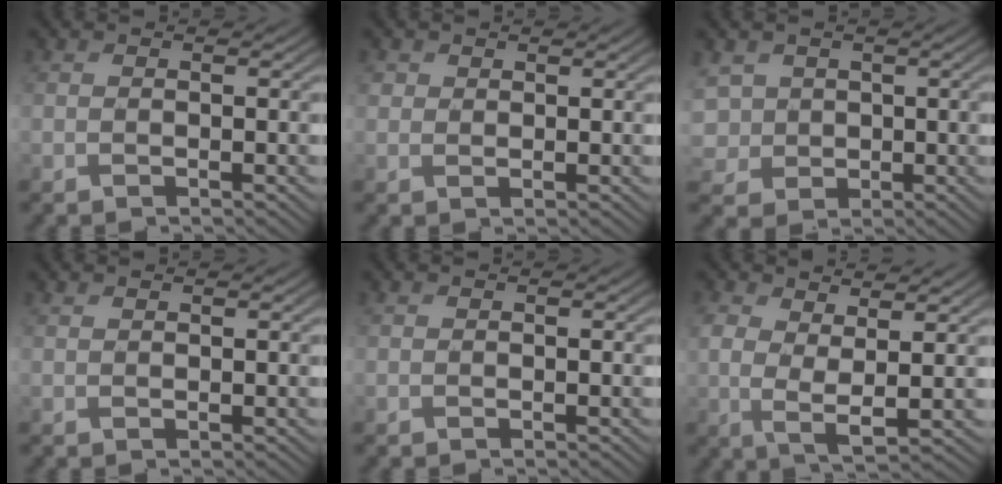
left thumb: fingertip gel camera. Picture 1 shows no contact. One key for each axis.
{"total": 1.4, "fx": 0.9, "fy": 0.9, "fz": 0.4, "tx": -0.008, "ty": 0.000, "tz": 0.019}
{"total": 4.8, "fx": 0.9, "fy": 4.3, "fz": 1.9, "tx": -0.068, "ty": -0.009, "tz": 0.011}
{"total": 0.7, "fx": 0.6, "fy": 0.1, "fz": 0.3, "tx": -0.009, "ty": 0.001, "tz": 0.014}
{"total": 0.0}
{"total": 5.7, "fx": 2.4, "fy": 2.2, "fz": 4.7, "tx": -0.110, "ty": -0.004, "tz": 0.041}